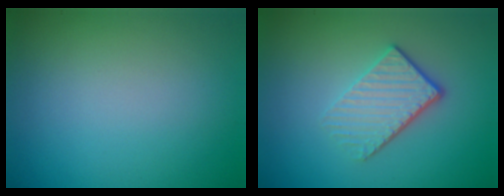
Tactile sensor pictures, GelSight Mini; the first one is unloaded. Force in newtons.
{"total": 3.8, "press": 2.8, "slide": 2.5}